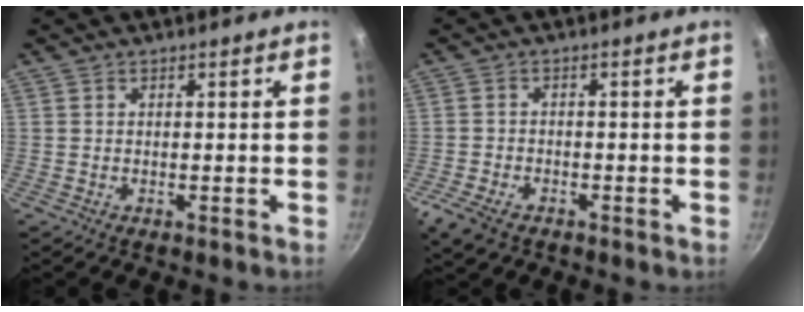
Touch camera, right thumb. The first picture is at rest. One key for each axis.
{"total": 5.3, "fx": -3.2, "fy": 3.0, "fz": 3.0, "tx": -0.071, "ty": 0.007, "tz": -0.063}